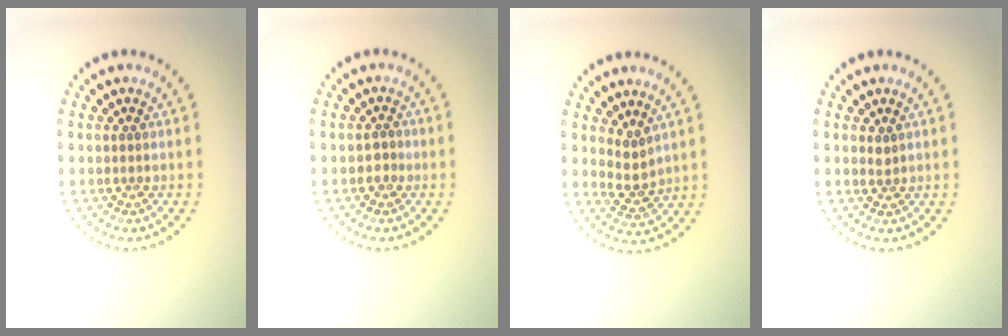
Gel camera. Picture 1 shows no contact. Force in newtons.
{"total": 1.0, "press": 0.9, "slide": 0.4}
{"total": 2.1, "press": 1.6, "slide": 1.4}
{"total": 0.8, "press": 0.5, "slide": 0.6}